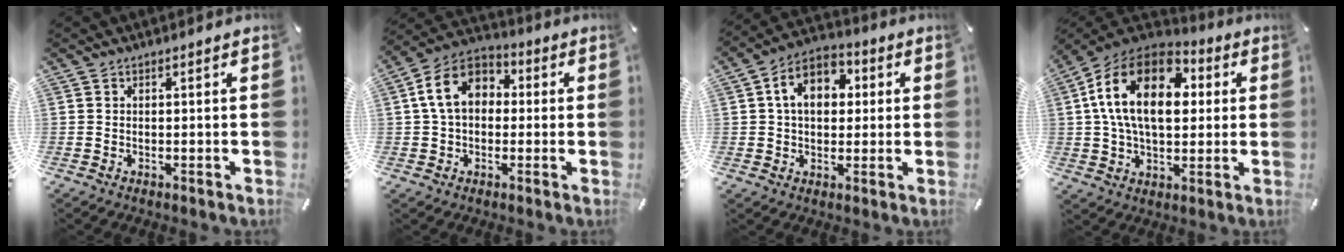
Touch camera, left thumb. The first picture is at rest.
{"total": 10.8, "force": [1.0, 8.2, 7.1], "torque": [-0.151, 0.023, 0.020]}
{"total": 9.9, "force": [2.0, 7.2, 6.5], "torque": [-0.109, 0.008, 0.033]}
{"total": 19.7, "force": [4.3, 12.8, 14.4], "torque": [-0.277, 0.002, 0.071]}